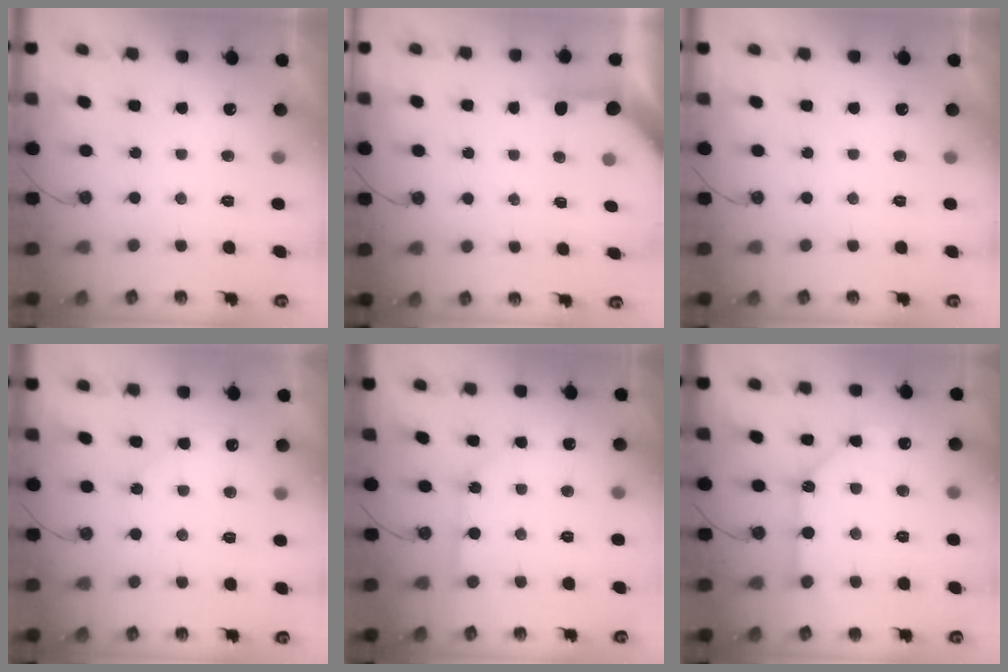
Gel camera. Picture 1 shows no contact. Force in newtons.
{"total": 4.0, "press": 4.0, "slide": 0.5}
{"total": 0.0}
{"total": 6.9, "press": 6.8, "slide": 0.7}
{"total": 3.5, "press": 3.5, "slide": 0.4}
{"total": 10.7, "press": 10.7, "slide": 1.0}